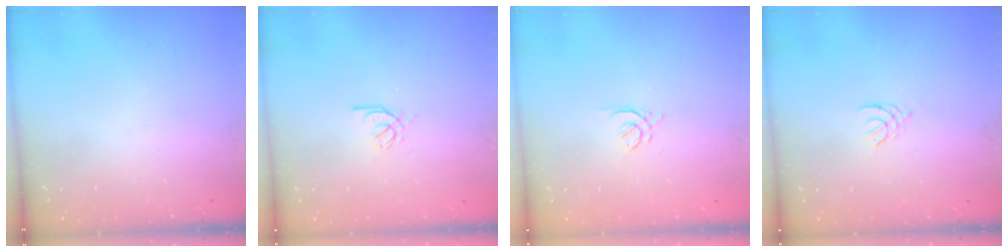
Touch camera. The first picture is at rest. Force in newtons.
{"total": 3.5, "press": 3.5, "slide": 0.2}
{"total": 2.8, "press": 2.8, "slide": 0.7}
{"total": 2.1, "press": 2.0, "slide": 0.4}